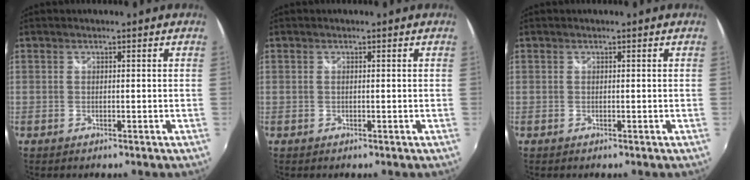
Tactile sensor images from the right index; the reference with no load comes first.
{"total": 0.0}
{"total": 0.0}